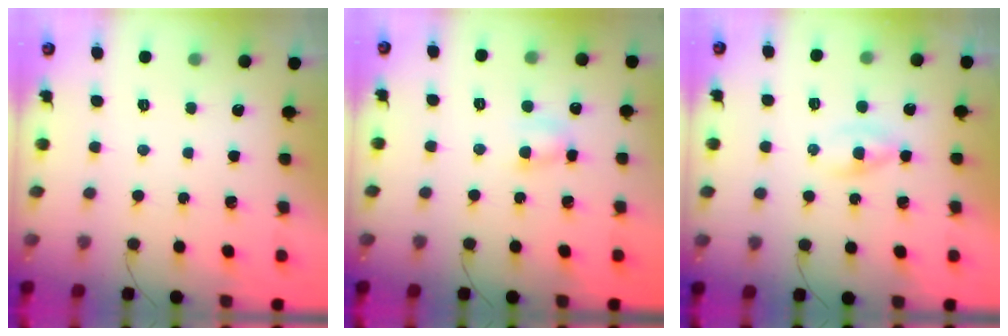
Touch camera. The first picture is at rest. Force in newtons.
{"total": 3.9, "press": 3.8, "slide": 1.1}
{"total": 1.5, "press": 1.3, "slide": 0.8}